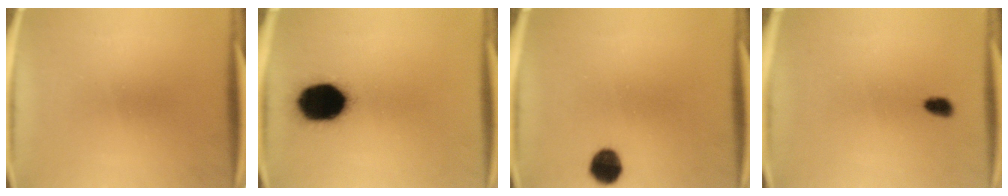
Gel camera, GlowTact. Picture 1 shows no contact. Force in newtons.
{"total": 17.5}
{"total": 5.9}
{"total": 2.2}